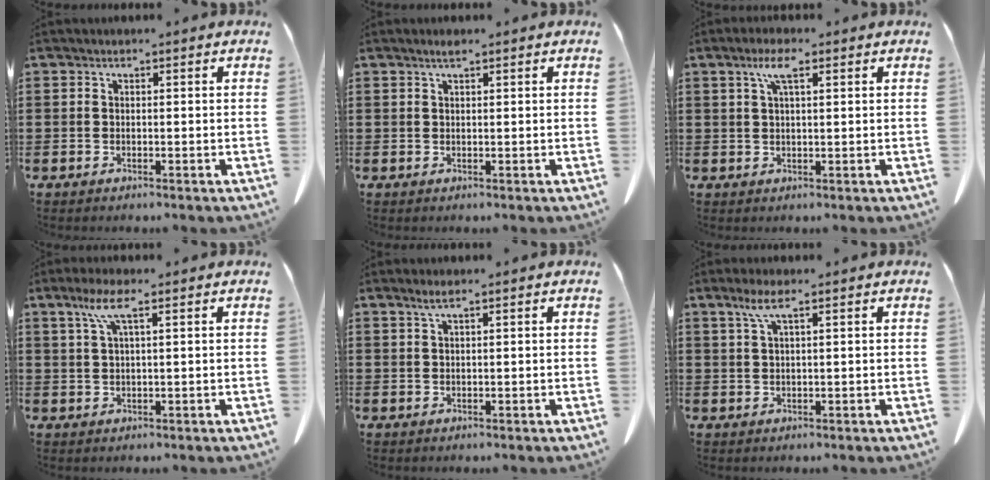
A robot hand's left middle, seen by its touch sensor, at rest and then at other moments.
{"total": 1.2, "force": [0.8, 0.1, 0.9], "torque": [-0.017, 0.002, 0.014]}
{"total": 4.1, "force": [2.1, 1.0, 3.4], "torque": [-0.074, 0.009, 0.034]}
{"total": 4.7, "force": [2.3, 0.7, 4.1], "torque": [-0.088, 0.007, 0.038]}
{"total": 1.5, "force": [0.8, 0.0, 1.2], "torque": [-0.027, 0.000, 0.015]}
{"total": 3.4, "force": [1.8, 0.5, 2.8], "torque": [-0.062, 0.004, 0.030]}